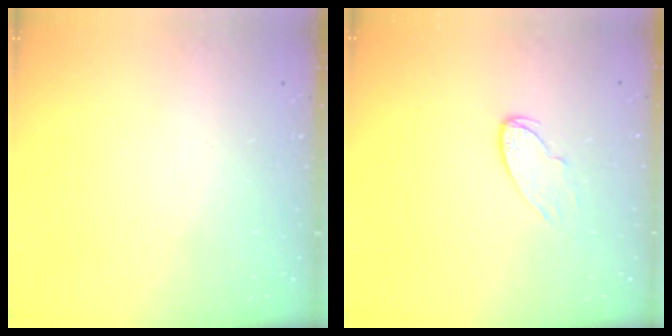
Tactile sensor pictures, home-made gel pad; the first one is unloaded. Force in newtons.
{"total": 6.9, "press": 6.9, "slide": 0.5}